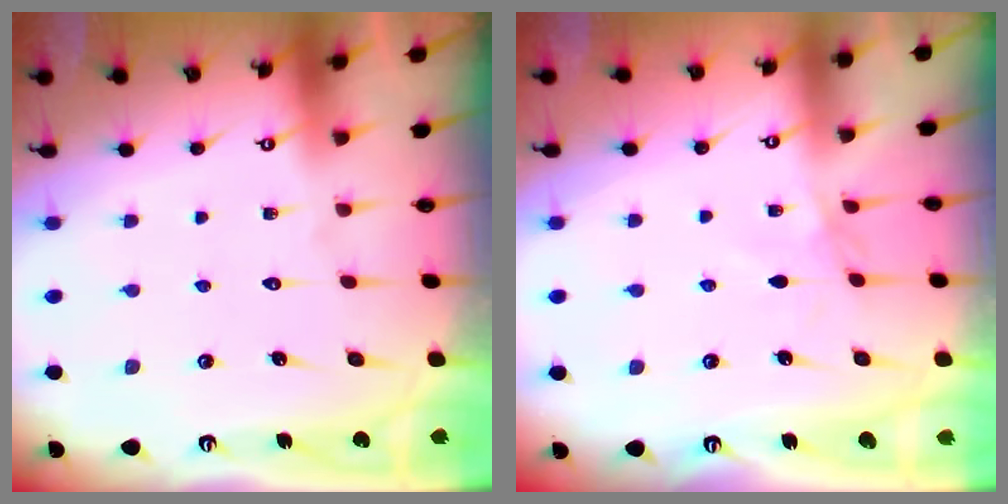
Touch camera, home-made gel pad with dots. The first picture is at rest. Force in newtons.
{"total": 1.8, "press": 1.8, "slide": 0.4}